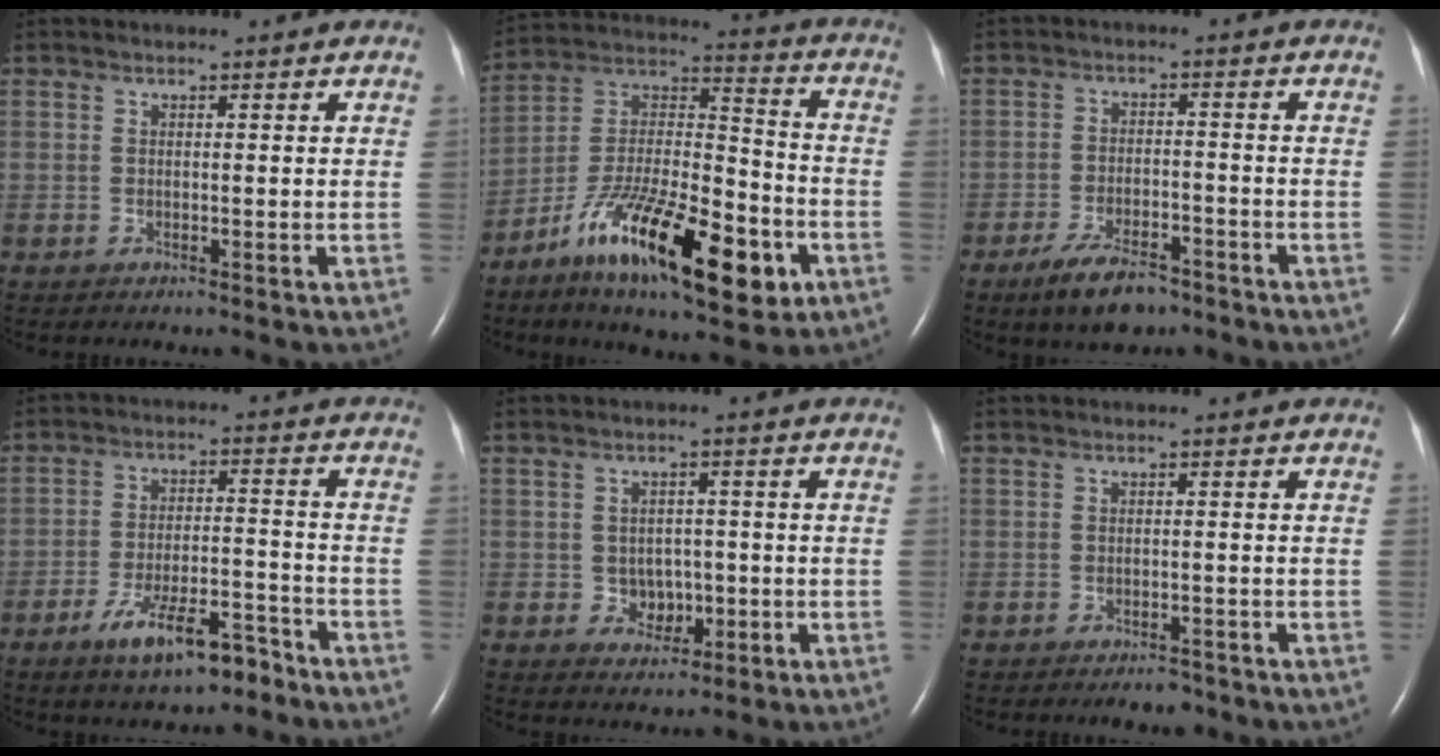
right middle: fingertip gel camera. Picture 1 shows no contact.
{"total": 22.0, "force": [-10.7, 6.3, 18.1], "torque": [-0.310, -0.012, -0.174]}
{"total": 7.1, "force": [-5.1, 2.6, 4.2], "torque": [-0.087, -0.006, -0.084]}
{"total": 9.1, "force": [-6.3, 2.5, 6.0], "torque": [-0.111, 0.000, -0.103]}
{"total": 4.1, "force": [-0.9, 3.4, 2.2], "torque": [-0.030, 0.011, -0.005]}
{"total": 2.1, "force": [-1.7, 0.9, 1.0], "torque": [-0.018, -0.001, -0.017]}